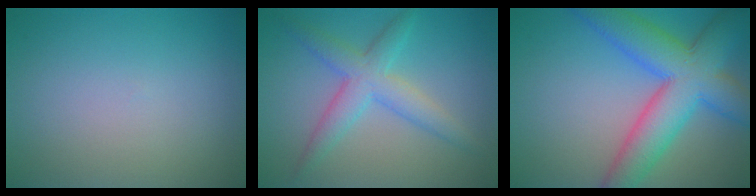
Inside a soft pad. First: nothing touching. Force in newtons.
{"total": 4.2, "press": 4.2, "slide": 0.1}
{"total": 9.5, "press": 9.5, "slide": 0.3}